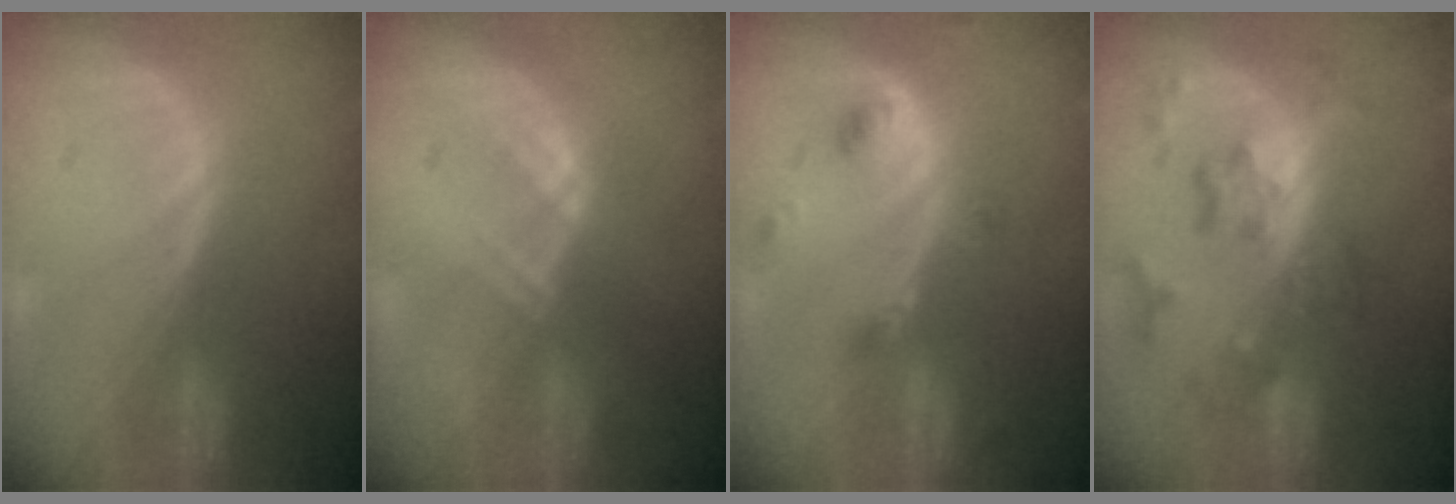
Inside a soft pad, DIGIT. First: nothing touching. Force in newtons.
{"total": 2.3, "press": 2.1, "slide": 0.7}
{"total": 4.6, "press": 4.2, "slide": 2.0}
{"total": 8.2, "press": 7.2, "slide": 3.9}